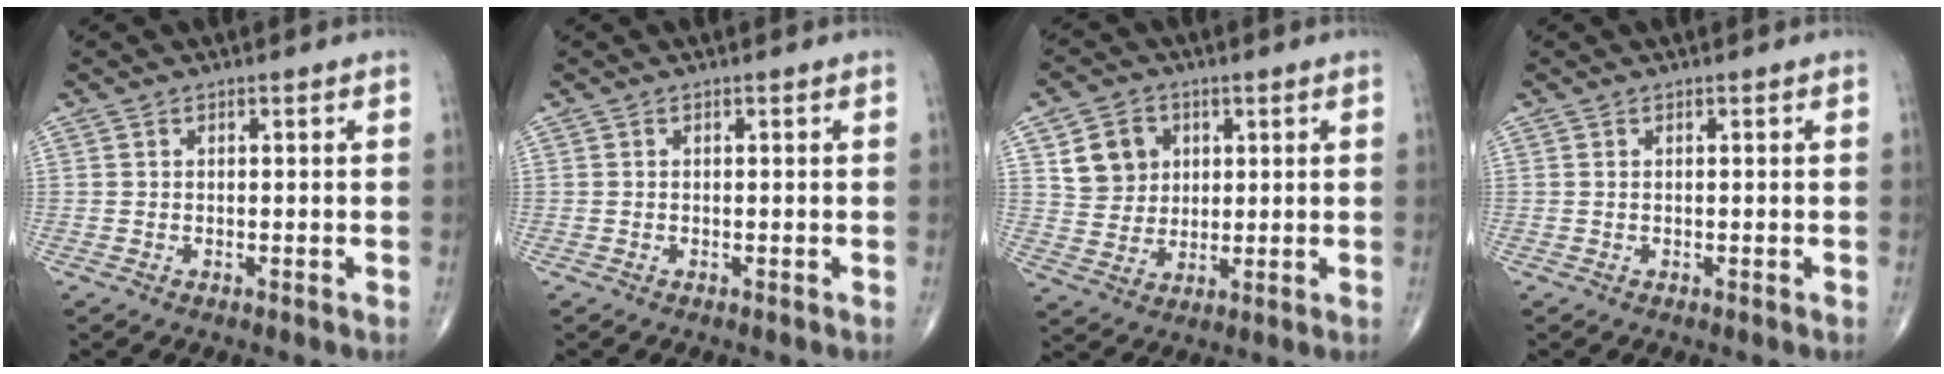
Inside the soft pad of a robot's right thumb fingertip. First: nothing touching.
{"total": 0.0}
{"total": 8.5, "force": [3.0, 7.3, 3.3], "torque": [-0.026, -0.011, 0.058]}
{"total": 0.0}